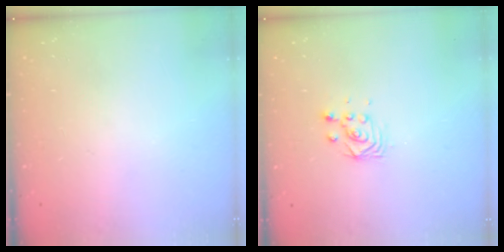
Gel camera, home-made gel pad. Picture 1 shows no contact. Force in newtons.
{"total": 2.8, "press": 2.8, "slide": 0.3}